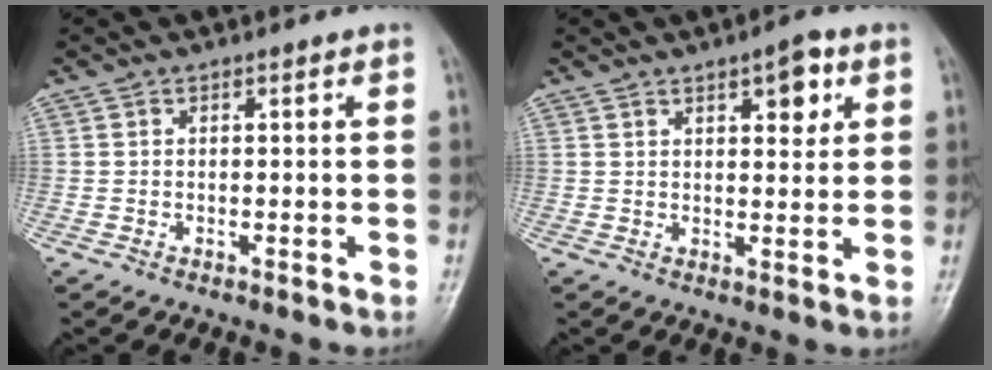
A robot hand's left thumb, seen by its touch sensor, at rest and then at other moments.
{"total": 5.7, "force": [2.7, 2.3, 4.4], "torque": [-0.043, -0.011, 0.037]}